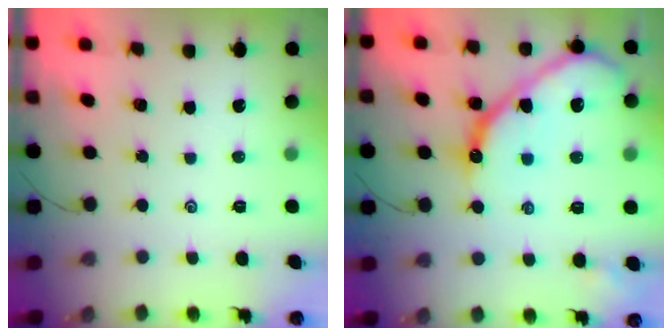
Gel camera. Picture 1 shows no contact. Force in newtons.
{"total": 15.1, "press": 15.0, "slide": 1.6}